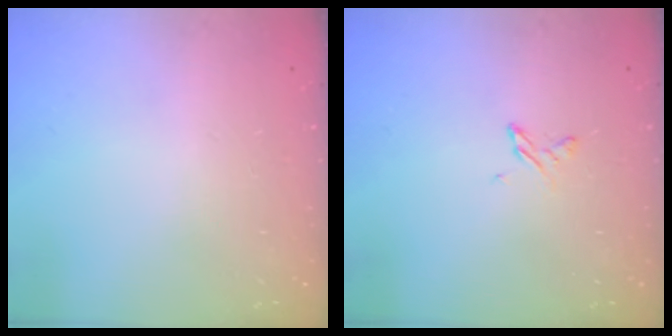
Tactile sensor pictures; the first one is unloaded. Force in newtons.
{"total": 3.0, "press": 2.9, "slide": 0.4}